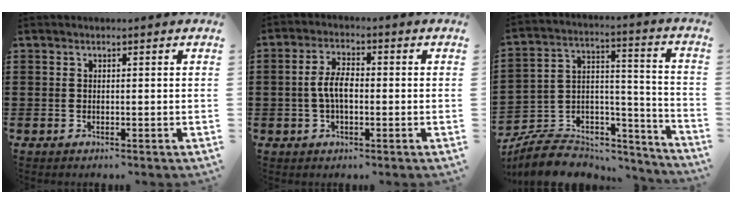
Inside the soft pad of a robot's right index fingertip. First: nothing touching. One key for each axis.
{"total": 5.2, "fx": -0.5, "fy": 2.5, "fz": 4.6, "tx": -0.104, "ty": 0.000, "tz": -0.016}
{"total": 7.8, "fx": -6.6, "fy": 3.7, "fz": 1.8, "tx": -0.044, "ty": 0.005, "tz": -0.127}